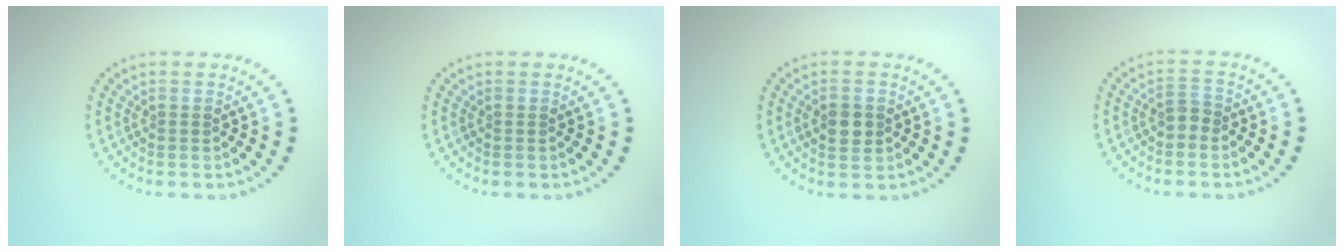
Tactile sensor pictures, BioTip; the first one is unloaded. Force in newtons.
{"total": 0.0}
{"total": 2.9, "press": 2.9, "slide": 0.0}
{"total": 1.3, "press": 1.2, "slide": 0.6}